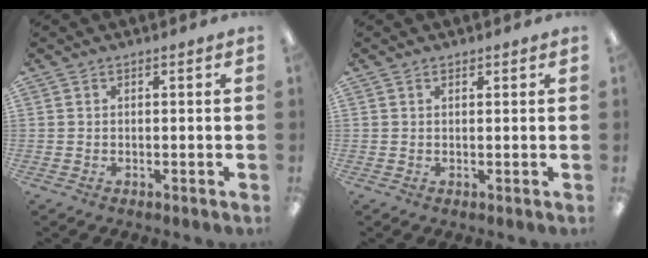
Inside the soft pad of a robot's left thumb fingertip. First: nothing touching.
{"total": 0.6, "force": [0.5, 0.3, 0.2], "torque": [0.005, -0.003, 0.008]}